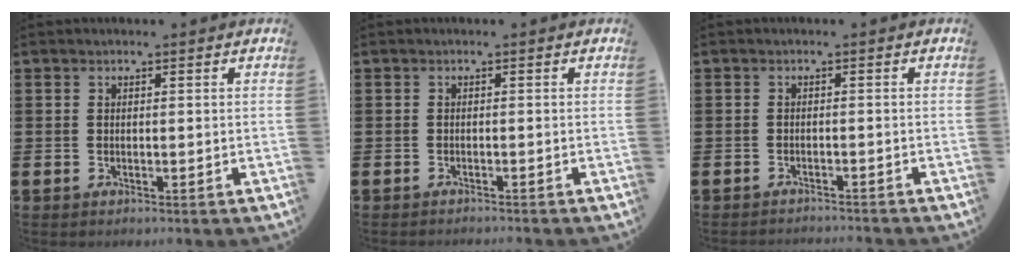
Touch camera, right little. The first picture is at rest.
{"total": 0.6, "force": [-0.6, -0.1, 0.0], "torque": [0.001, -0.002, -0.012]}
{"total": 1.1, "force": [-1.1, -0.2, -0.1], "torque": [0.001, 0.001, -0.023]}